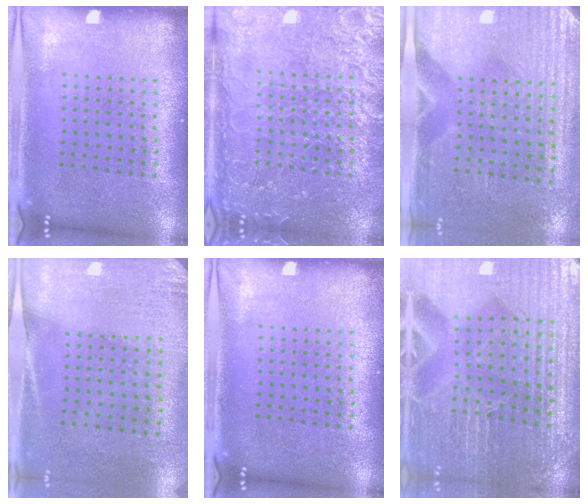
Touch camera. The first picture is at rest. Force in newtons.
{"total": 4.0, "press": 4.0, "slide": 0.5}
{"total": 3.0, "press": 2.7, "slide": 1.4}
{"total": 2.7, "press": 2.3, "slide": 1.4}
{"total": 0.0}
{"total": 3.9, "press": 3.8, "slide": 0.7}